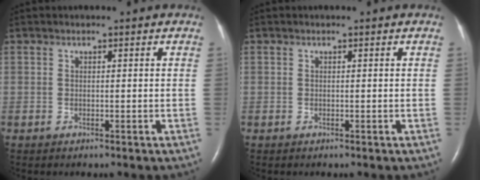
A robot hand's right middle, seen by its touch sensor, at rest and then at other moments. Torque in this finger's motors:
{"motor_torque": [0.06, 0.04, 0.03, 0.01]}